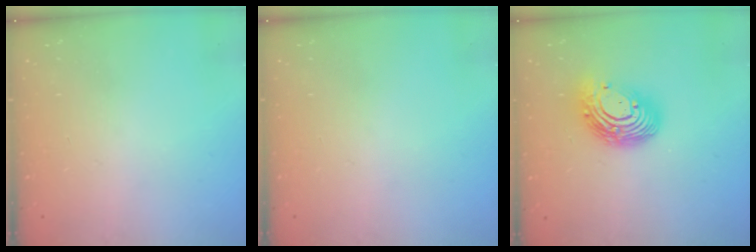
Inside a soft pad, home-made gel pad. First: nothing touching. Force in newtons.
{"total": 0.0}
{"total": 14.0, "press": 14.0, "slide": 1.1}